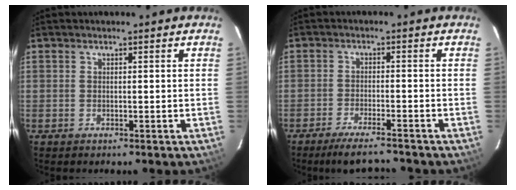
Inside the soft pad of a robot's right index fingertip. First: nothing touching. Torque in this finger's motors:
{"motor_torque": [0.43, -0.27, 0.13, 0.00]}